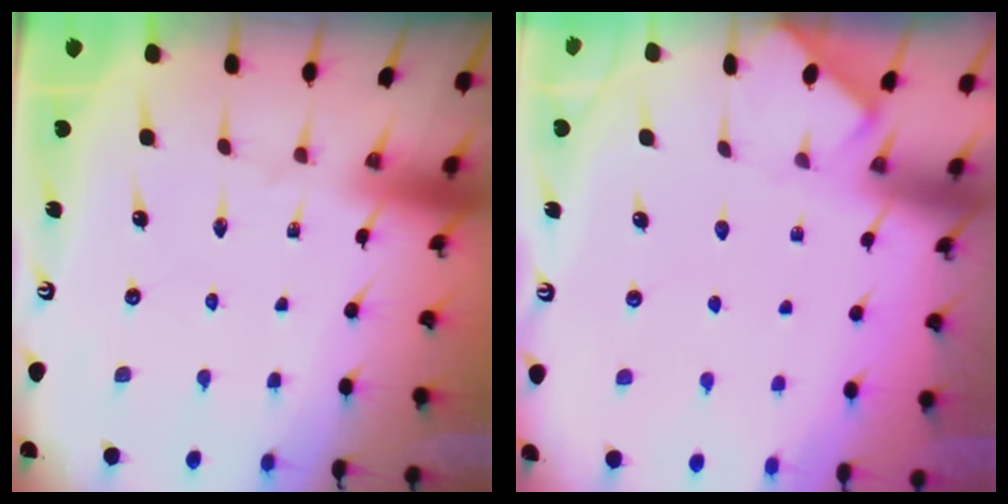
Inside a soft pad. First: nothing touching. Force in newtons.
{"total": 1.9, "press": 1.9, "slide": 0.3}